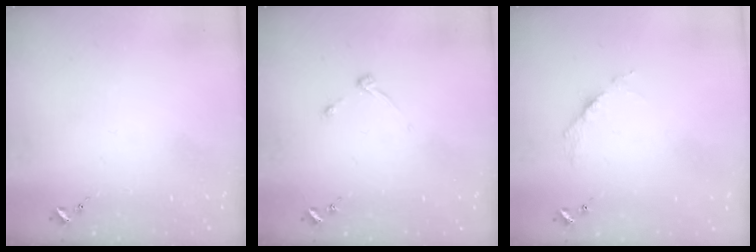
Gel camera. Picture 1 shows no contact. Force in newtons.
{"total": 3.9, "press": 3.8, "slide": 0.6}
{"total": 3.8, "press": 3.8, "slide": 0.4}